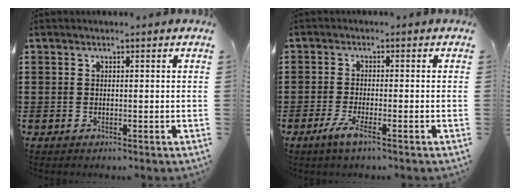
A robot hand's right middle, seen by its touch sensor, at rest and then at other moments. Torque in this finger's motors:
{"motor_torque": [0.85, 0.45, 0.02, 0.08]}